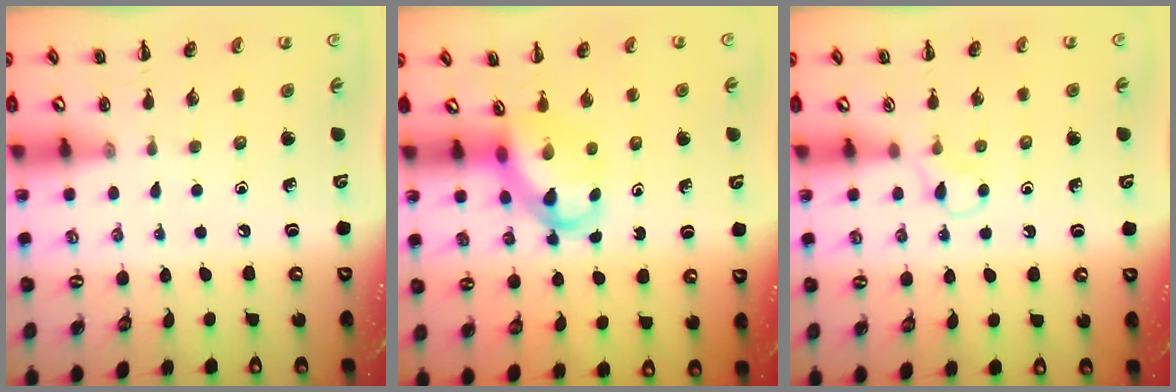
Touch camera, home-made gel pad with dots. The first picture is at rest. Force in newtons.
{"total": 4.2, "press": 4.2, "slide": 0.6}
{"total": 3.1, "press": 2.9, "slide": 1.2}